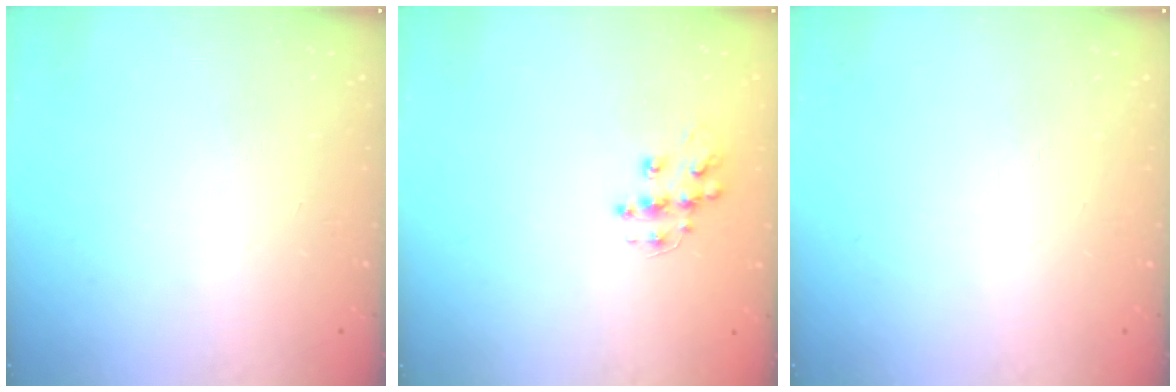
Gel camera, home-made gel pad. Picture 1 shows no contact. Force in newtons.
{"total": 9.8, "press": 9.8, "slide": 0.6}
{"total": 0.0}